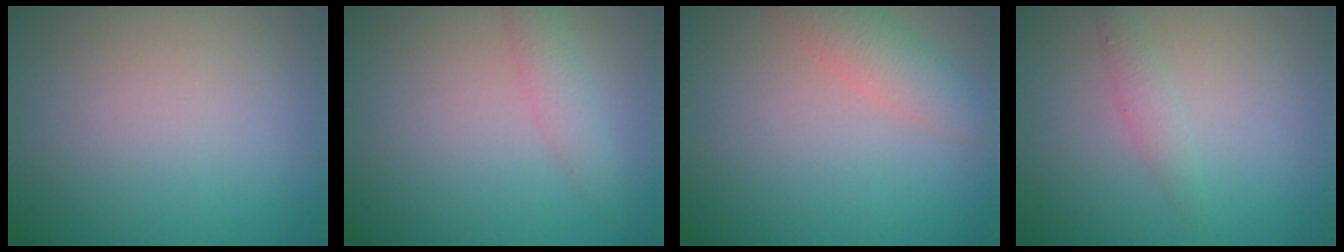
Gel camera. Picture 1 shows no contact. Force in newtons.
{"total": 2.2, "press": 2.2, "slide": 0.1}
{"total": 3.3, "press": 3.3, "slide": 0.1}
{"total": 1.4, "press": 1.4, "slide": 0.1}